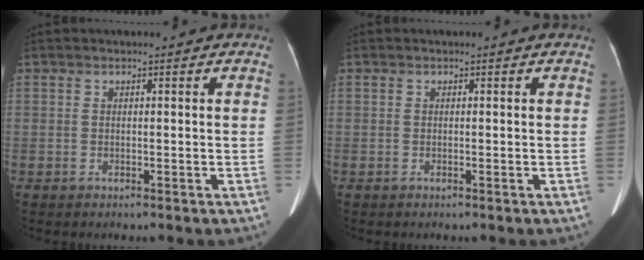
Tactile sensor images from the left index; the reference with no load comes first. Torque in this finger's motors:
{"motor_torque": [0.00, 0.00, 0.00, 0.00]}